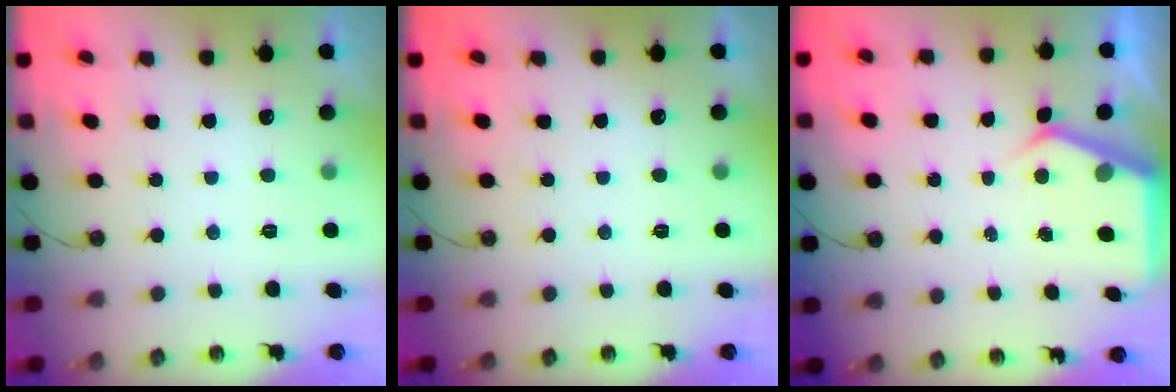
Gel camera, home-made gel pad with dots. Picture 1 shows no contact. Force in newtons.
{"total": 0.0}
{"total": 4.6, "press": 4.6, "slide": 0.5}